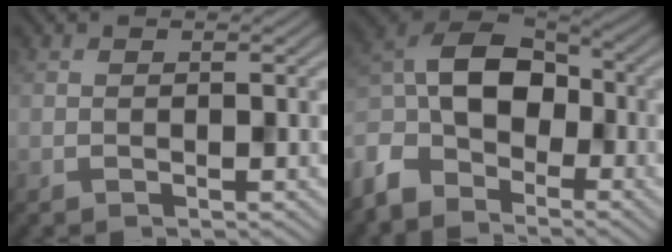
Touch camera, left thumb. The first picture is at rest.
{"total": 11.0, "force": [-5.1, 6.8, 7.0], "torque": [-0.160, -0.004, -0.125]}